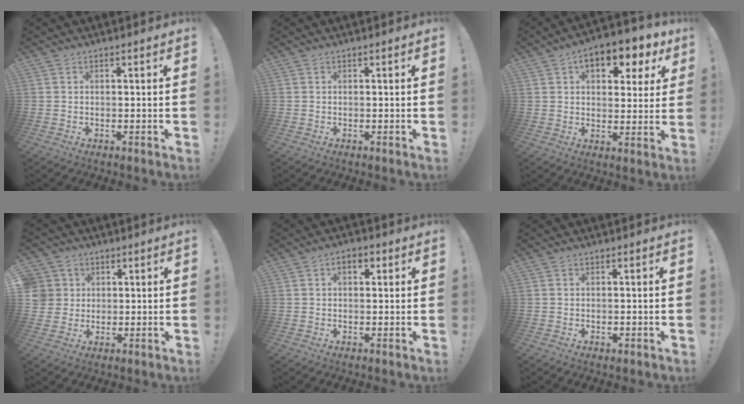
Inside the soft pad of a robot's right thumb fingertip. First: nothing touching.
{"total": 0.0}
{"total": 10.5, "force": [5.2, 5.5, 7.2], "torque": [-0.099, -0.026, 0.087]}
{"total": 6.7, "force": [2.0, 6.3, 1.1], "torque": [-0.033, -0.009, 0.042]}
{"total": 3.4, "force": [0.9, 2.1, 2.6], "torque": [-0.045, 0.007, 0.013]}
{"total": 0.5, "force": [-0.1, 0.5, 0.2], "torque": [-0.005, 0.003, -0.002]}